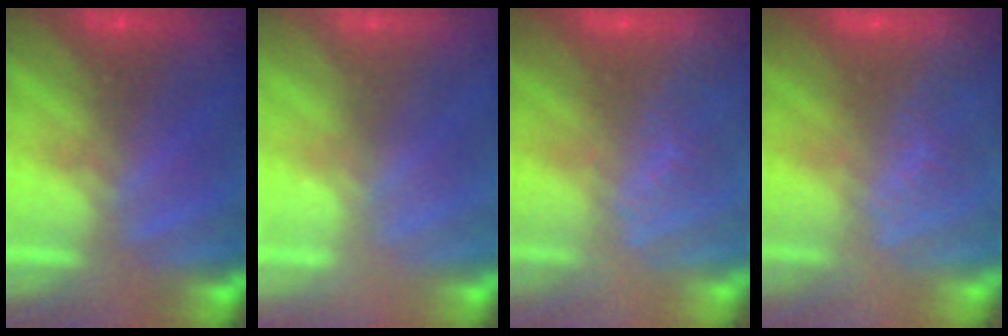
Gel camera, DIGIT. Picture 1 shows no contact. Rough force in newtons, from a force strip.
{"total": 2.4}
{"total": 2.9}
{"total": 2.9}